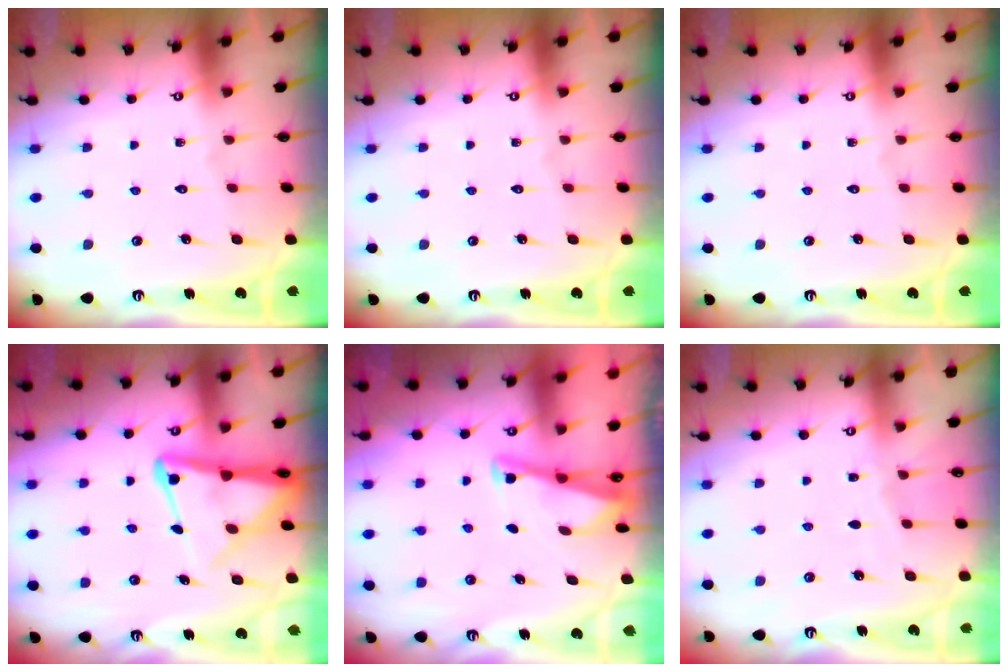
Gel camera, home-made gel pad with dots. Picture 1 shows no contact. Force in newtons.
{"total": 0.0}
{"total": 0.0}
{"total": 9.3, "press": 9.2, "slide": 0.9}
{"total": 2.9, "press": 2.8, "slide": 0.4}
{"total": 2.2, "press": 2.1, "slide": 0.4}